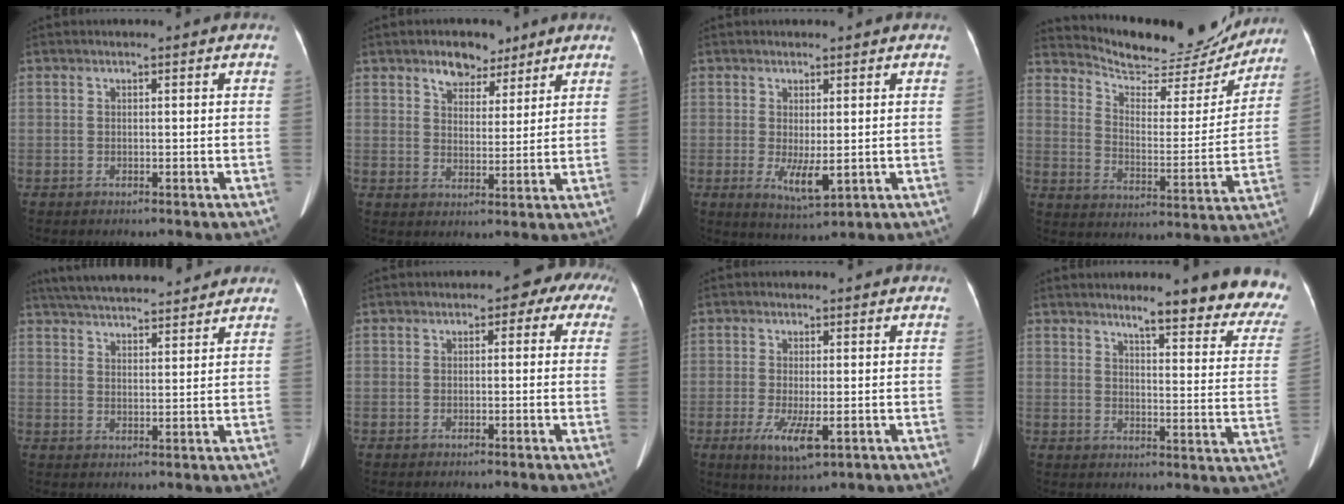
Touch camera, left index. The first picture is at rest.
{"total": 5.9, "force": [4.3, 3.3, 2.4], "torque": [-0.037, 0.010, 0.072]}
{"total": 4.5, "force": [0.0, 1.3, 4.3], "torque": [-0.078, -0.013, 0.010]}
{"total": 18.3, "force": [17.3, 4.1, 4.1], "torque": [-0.060, -0.022, 0.239]}
{"total": 16.4, "force": [14.7, 3.2, 6.4], "torque": [-0.111, 0.040, 0.220]}
{"total": 4.2, "force": [1.0, 2.9, 2.9], "torque": [-0.014, 0.030, -0.001]}
{"total": 5.2, "force": [-1.5, 1.4, 4.8], "torque": [-0.090, -0.012, -0.020]}
{"total": 16.8, "force": [15.2, 2.0, 6.9], "torque": [-0.055, -0.063, 0.162]}